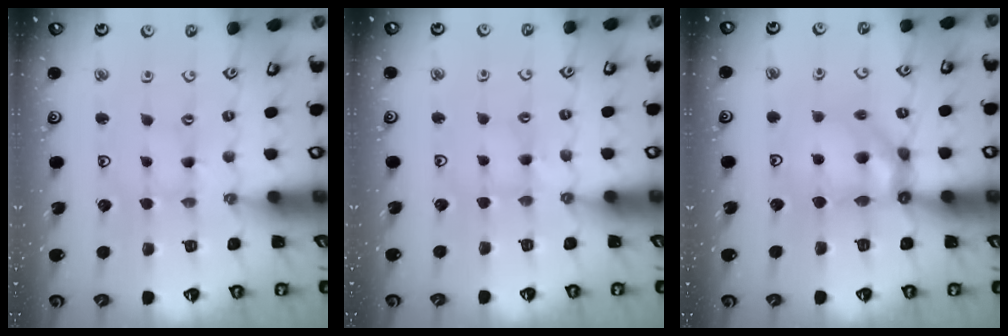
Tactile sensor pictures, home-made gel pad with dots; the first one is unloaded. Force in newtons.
{"total": 2.4, "press": 2.4, "slide": 0.4}
{"total": 10.1, "press": 10.0, "slide": 1.6}